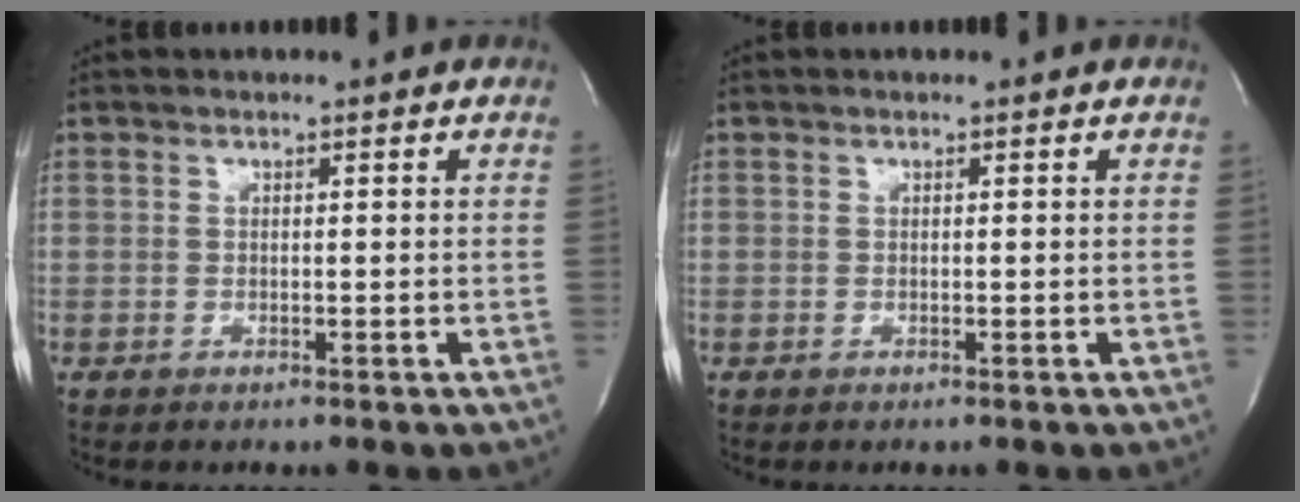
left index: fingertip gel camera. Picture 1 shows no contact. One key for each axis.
{"total": 0.0}